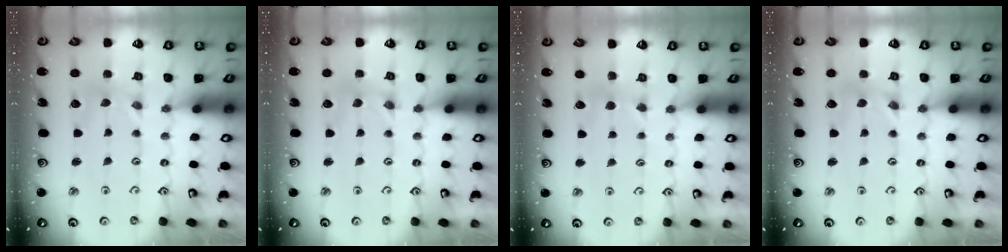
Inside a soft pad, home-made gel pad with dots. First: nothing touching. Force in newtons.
{"total": 0.6, "press": 0.6, "slide": 0.2}
{"total": 2.3, "press": 2.3, "slide": 0.4}
{"total": 0.0}